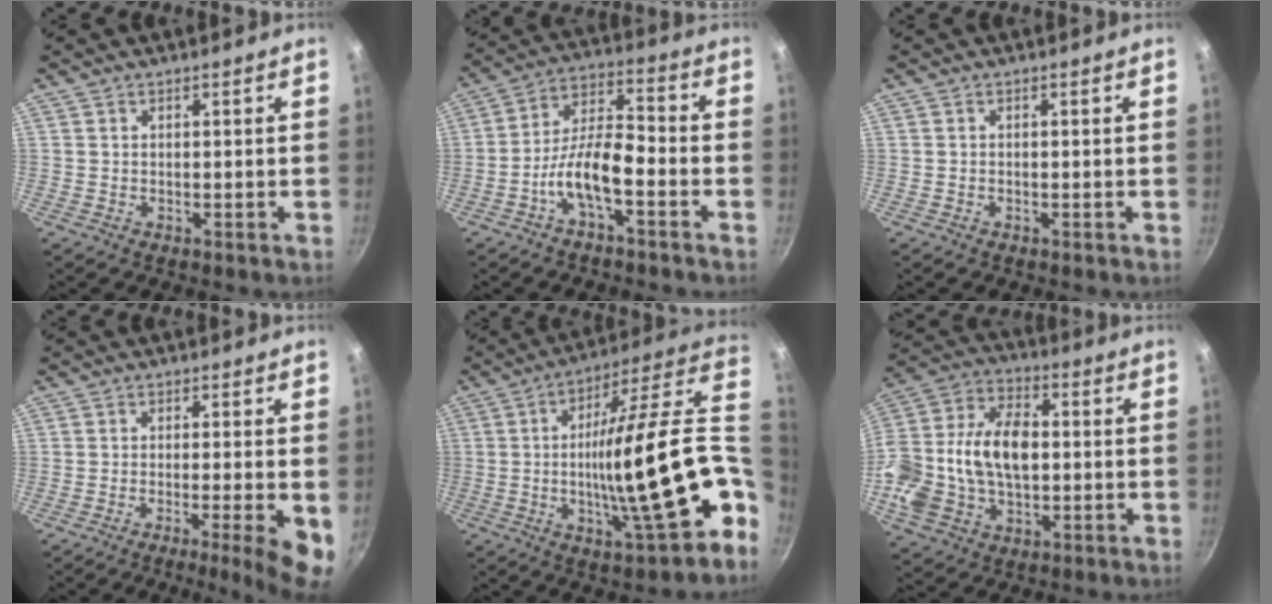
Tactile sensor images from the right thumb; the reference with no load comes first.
{"total": 10.1, "force": [-4.6, 3.6, 8.3], "torque": [-0.151, 0.047, -0.092]}
{"total": 0.0}
{"total": 8.3, "force": [-2.7, 0.9, 7.8], "torque": [-0.105, 0.004, -0.039]}
{"total": 26.3, "force": [-3.4, 5.5, 25.5], "torque": [-0.368, 0.015, -0.057]}
{"total": 21.3, "force": [-0.5, 14.3, 15.9], "torque": [-0.303, 0.039, -0.012]}